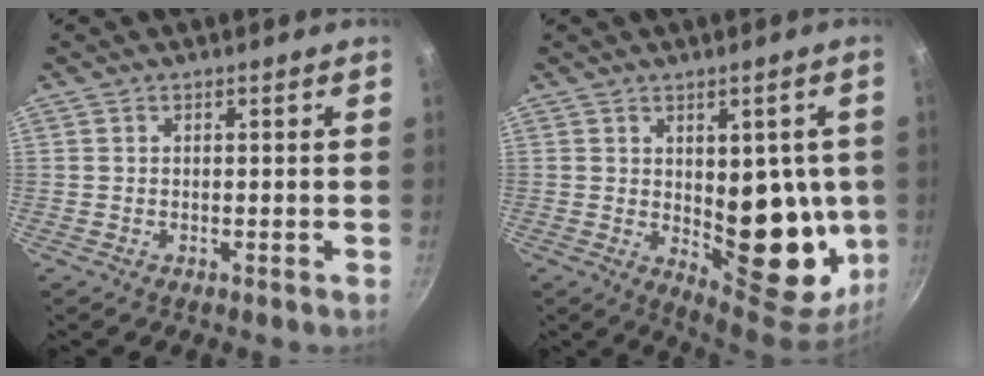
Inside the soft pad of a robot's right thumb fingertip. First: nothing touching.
{"total": 18.4, "force": [-0.2, 9.8, 15.6], "torque": [-0.128, -0.027, 0.015]}